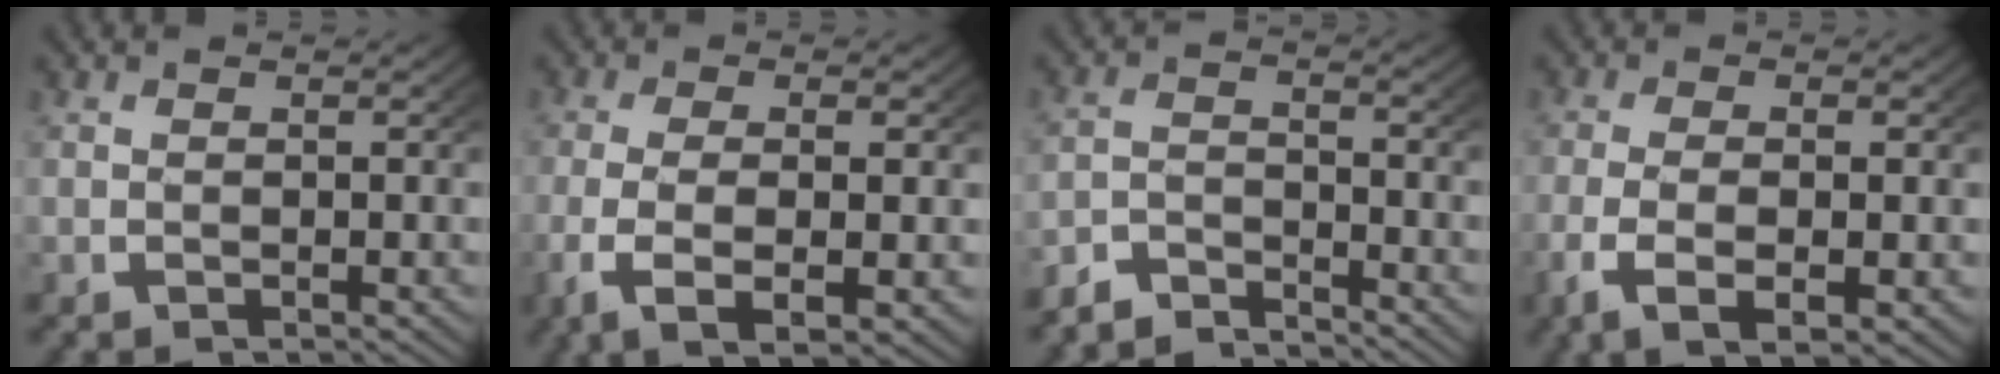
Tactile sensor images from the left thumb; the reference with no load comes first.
{"total": 6.0, "force": [-1.5, 2.6, 5.2], "torque": [-0.119, -0.019, -0.014]}
{"total": 3.8, "force": [-3.7, 0.8, 0.7], "torque": [-0.008, -0.006, -0.076]}
{"total": 4.9, "force": [-1.4, 2.1, 4.2], "torque": [-0.093, -0.013, -0.018]}